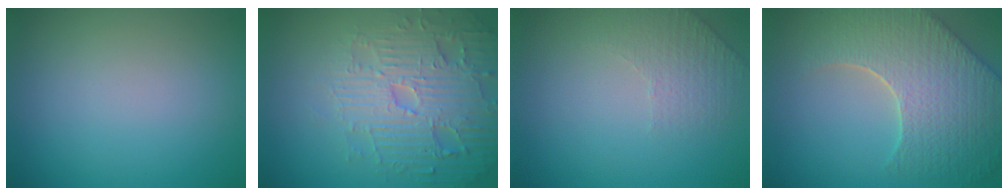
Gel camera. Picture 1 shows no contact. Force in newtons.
{"total": 5.4, "press": 5.3, "slide": 1.3}
{"total": 1.5, "press": 1.0, "slide": 1.1}
{"total": 8.5, "press": 6.3, "slide": 5.8}